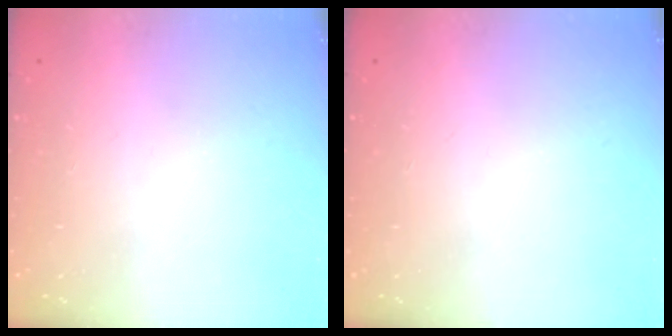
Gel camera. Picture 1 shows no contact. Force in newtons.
{"total": 0.0}